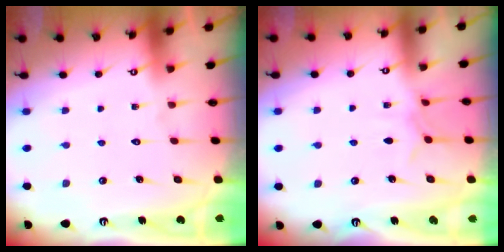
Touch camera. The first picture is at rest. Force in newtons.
{"total": 4.6, "press": 4.6, "slide": 0.6}